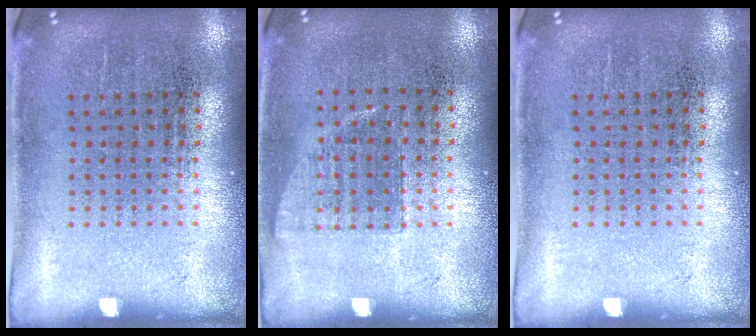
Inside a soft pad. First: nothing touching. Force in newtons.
{"total": 0.7, "press": 0.7, "slide": 0.2}
{"total": 0.0}